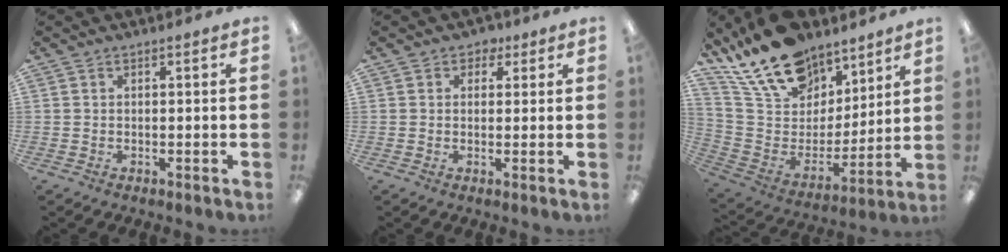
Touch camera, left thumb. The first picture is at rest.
{"total": 2.6, "force": [1.3, 2.2, 0.7], "torque": [0.000, 0.001, 0.020]}
{"total": 20.6, "force": [15.4, 11.2, 7.8], "torque": [-0.161, -0.097, 0.286]}